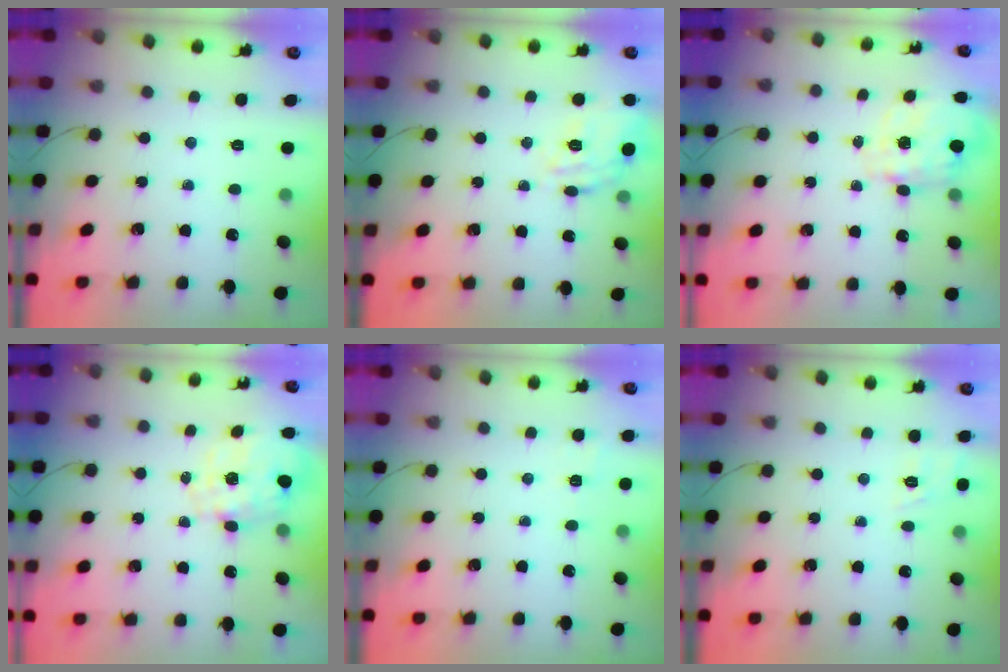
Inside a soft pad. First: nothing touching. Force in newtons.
{"total": 16.0, "press": 16.0, "slide": 0.6}
{"total": 2.5, "press": 2.4, "slide": 1.0}
{"total": 2.0, "press": 1.8, "slide": 1.0}
{"total": 1.4, "press": 0.2, "slide": 1.4}
{"total": 2.8, "press": 2.2, "slide": 1.7}